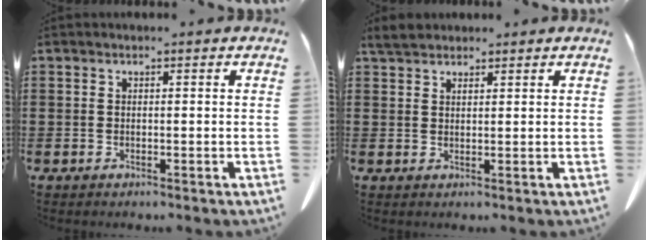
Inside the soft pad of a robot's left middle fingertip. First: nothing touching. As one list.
[{"total": 2.8, "force": [2.5, 0.8, 1.0], "torque": [-0.027, 0.004, 0.048]}]